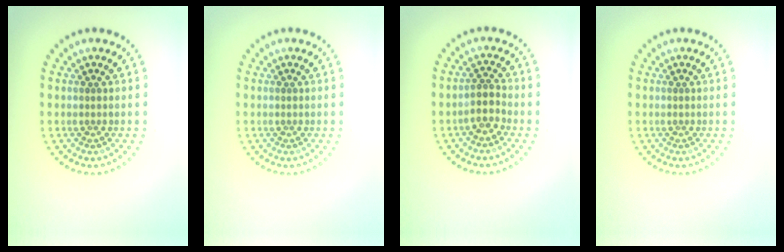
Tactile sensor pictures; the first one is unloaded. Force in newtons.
{"total": 0.0}
{"total": 2.2, "press": 1.9, "slide": 1.2}
{"total": 0.0}